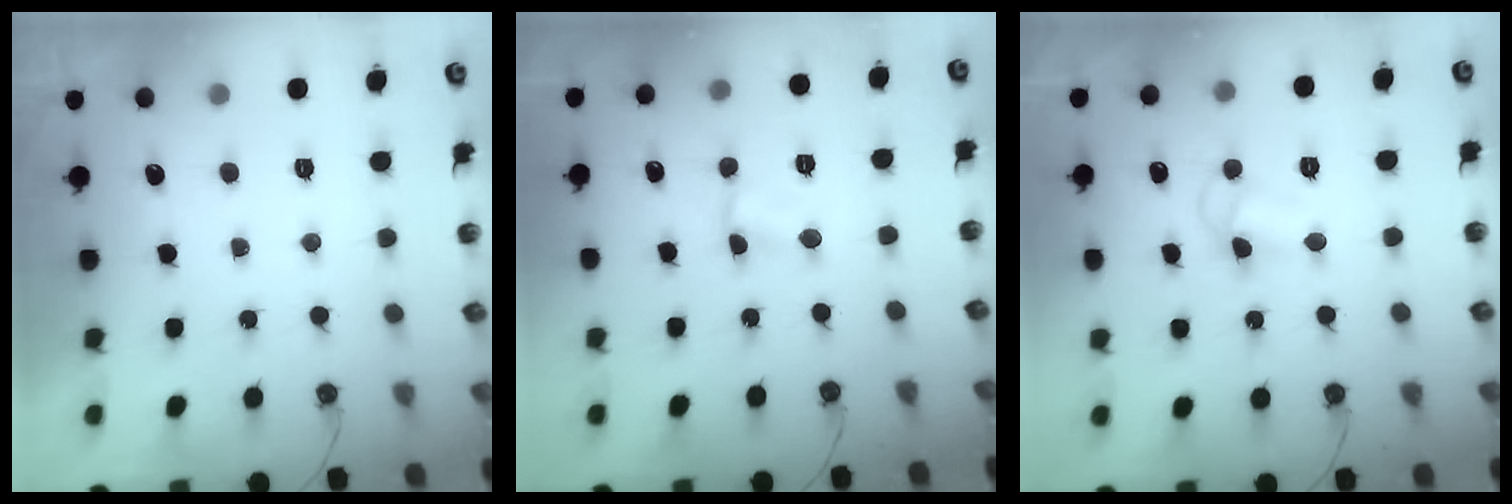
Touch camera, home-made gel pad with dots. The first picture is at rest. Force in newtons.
{"total": 2.8, "press": 2.8, "slide": 0.4}
{"total": 7.2, "press": 7.2, "slide": 0.6}